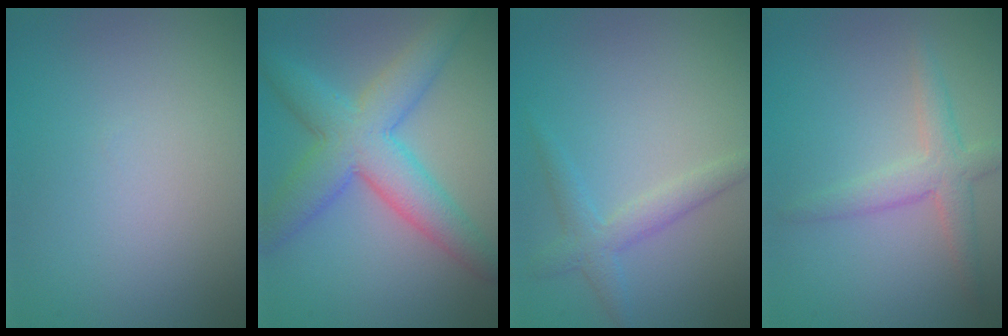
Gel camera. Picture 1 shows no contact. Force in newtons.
{"total": 6.9, "press": 6.9, "slide": 0.2}
{"total": 2.4, "press": 2.4, "slide": 0.1}
{"total": 2.9, "press": 2.9, "slide": 0.2}